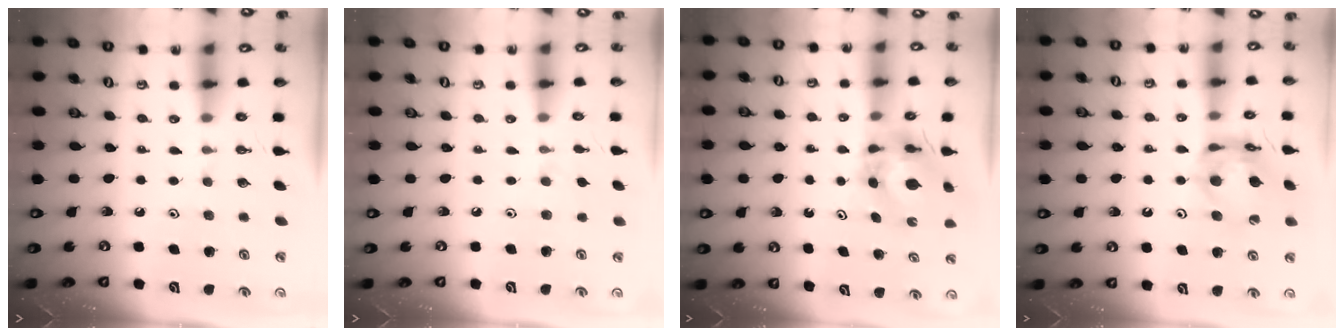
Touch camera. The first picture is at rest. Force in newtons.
{"total": 2.9, "press": 2.9, "slide": 0.4}
{"total": 6.6, "press": 6.6, "slide": 0.7}
{"total": 13.1, "press": 13.0, "slide": 1.3}